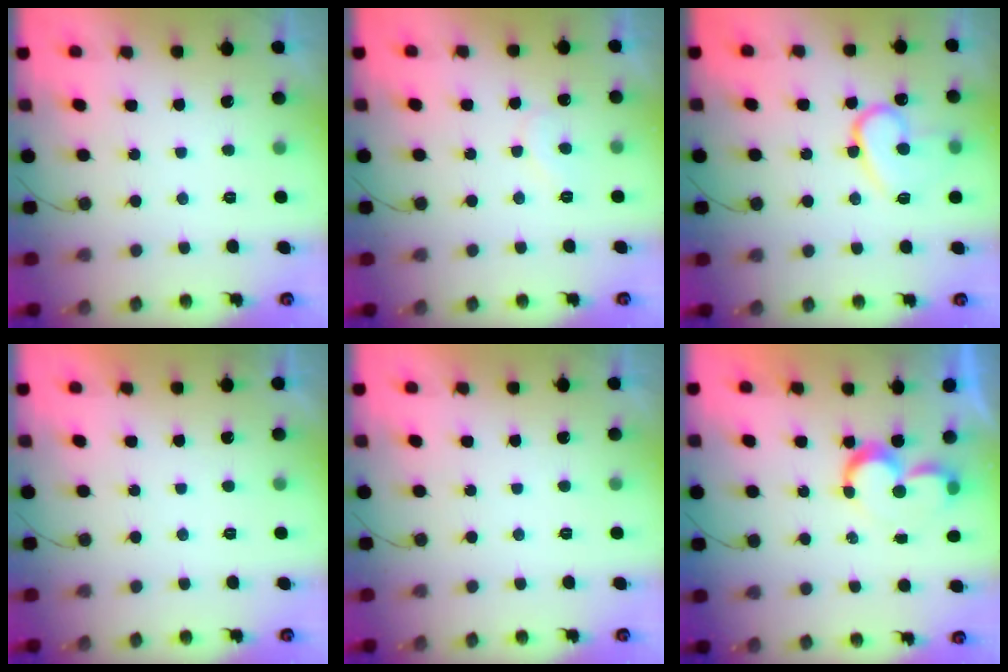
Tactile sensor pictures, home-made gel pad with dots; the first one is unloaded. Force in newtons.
{"total": 5.4, "press": 5.4, "slide": 0.5}
{"total": 13.7, "press": 13.6, "slide": 1.4}
{"total": 1.7, "press": 1.7, "slide": 0.1}
{"total": 1.8, "press": 1.8, "slide": 0.1}
{"total": 7.8, "press": 7.7, "slide": 0.8}